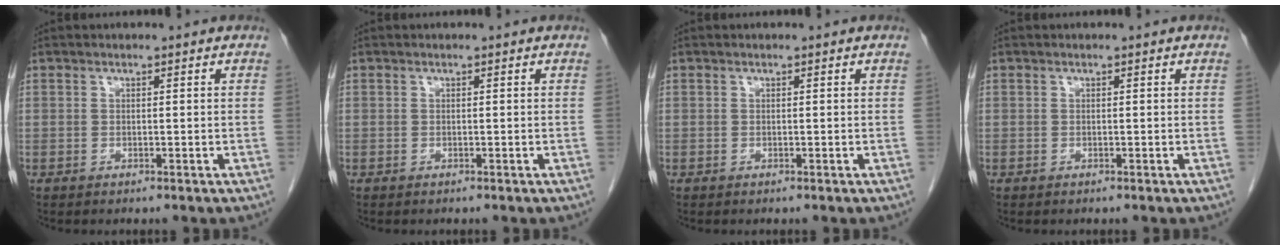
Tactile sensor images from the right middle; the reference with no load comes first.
{"total": 0.0}
{"total": 0.0}
{"total": 0.0}